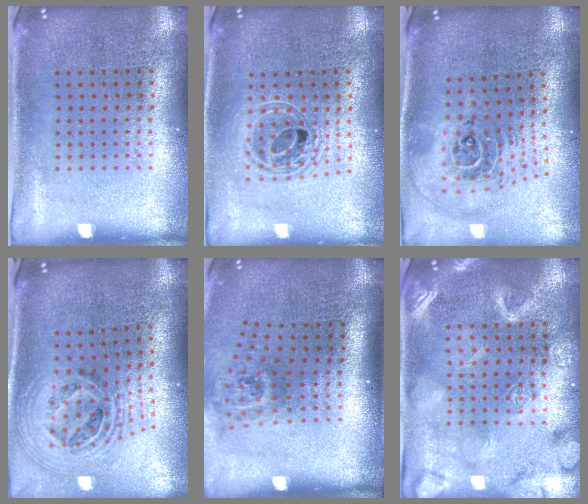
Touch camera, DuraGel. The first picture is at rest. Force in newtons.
{"total": 1.5, "press": 1.3, "slide": 0.8}
{"total": 2.5, "press": 1.7, "slide": 1.8}
{"total": 2.0, "press": 1.6, "slide": 1.3}
{"total": 1.9, "press": 1.3, "slide": 1.4}
{"total": 3.1, "press": 3.1, "slide": 0.6}